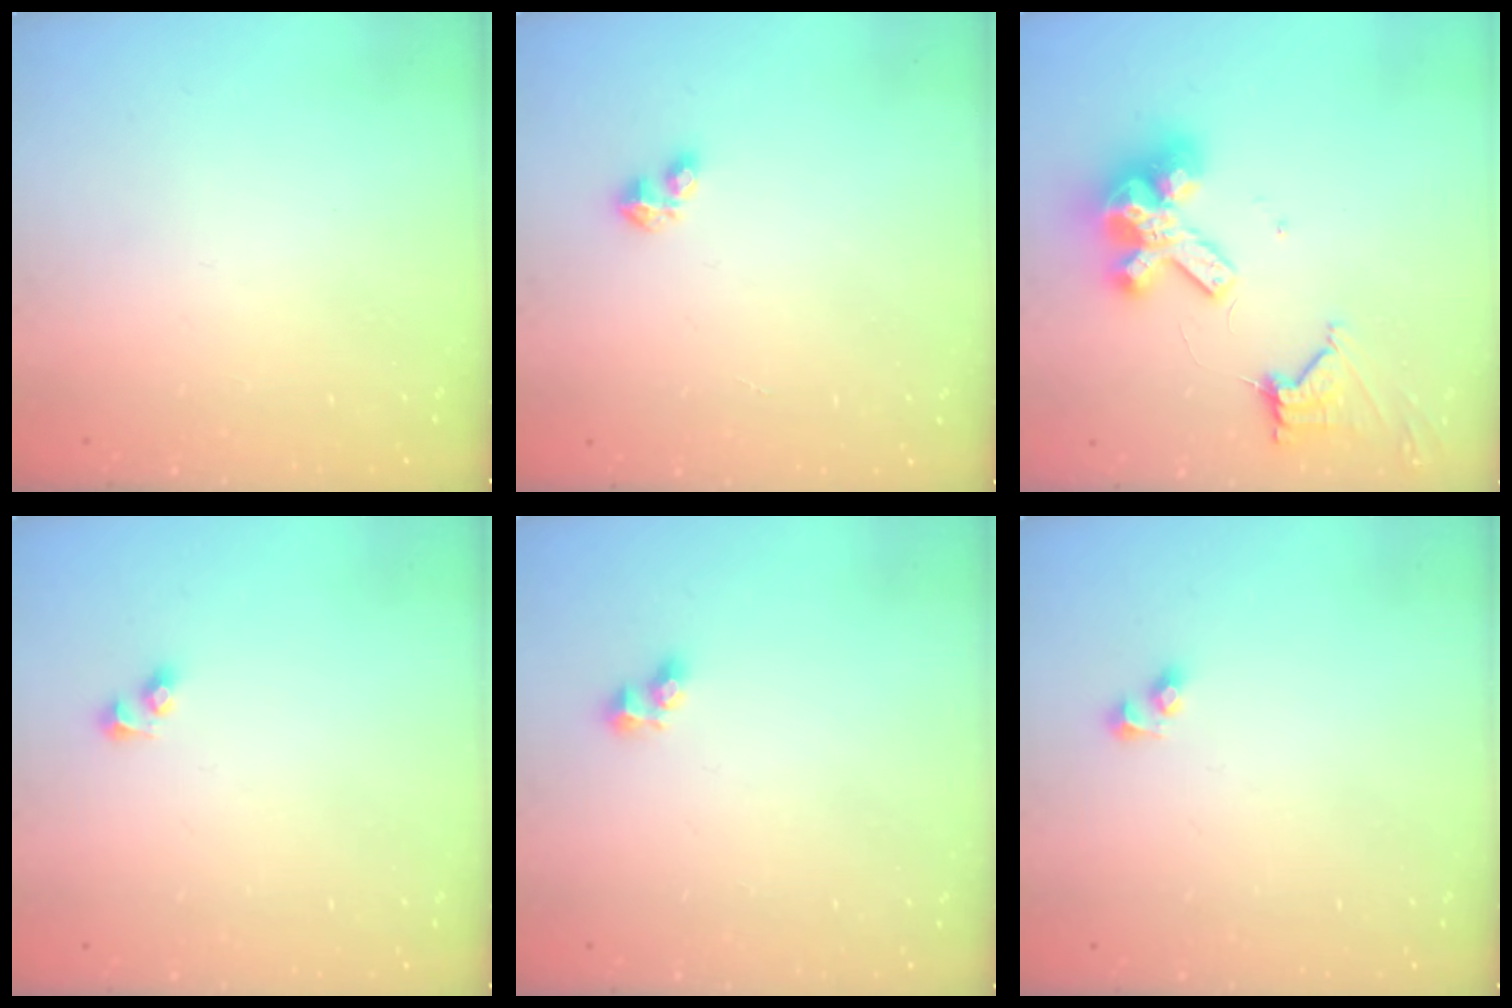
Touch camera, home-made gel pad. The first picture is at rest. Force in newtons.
{"total": 2.9, "press": 2.9, "slide": 0.5}
{"total": 14.3, "press": 14.2, "slide": 1.7}
{"total": 2.7, "press": 2.5, "slide": 1.2}
{"total": 2.7, "press": 2.5, "slide": 1.0}
{"total": 2.7, "press": 2.5, "slide": 1.2}